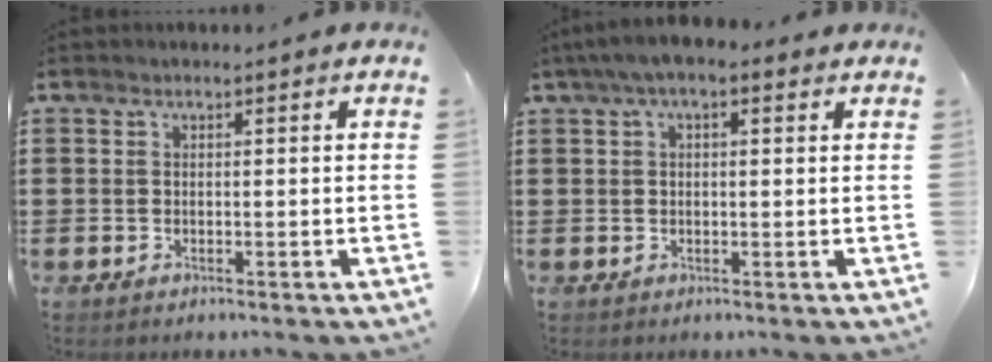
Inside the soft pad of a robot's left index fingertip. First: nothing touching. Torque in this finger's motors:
{"motor_torque": [0.90, -0.92, 0.37, 0.14]}